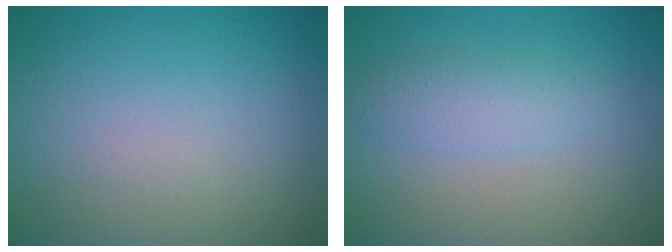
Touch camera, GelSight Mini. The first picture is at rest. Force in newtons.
{"total": 2.4, "press": 2.4, "slide": 0.0}